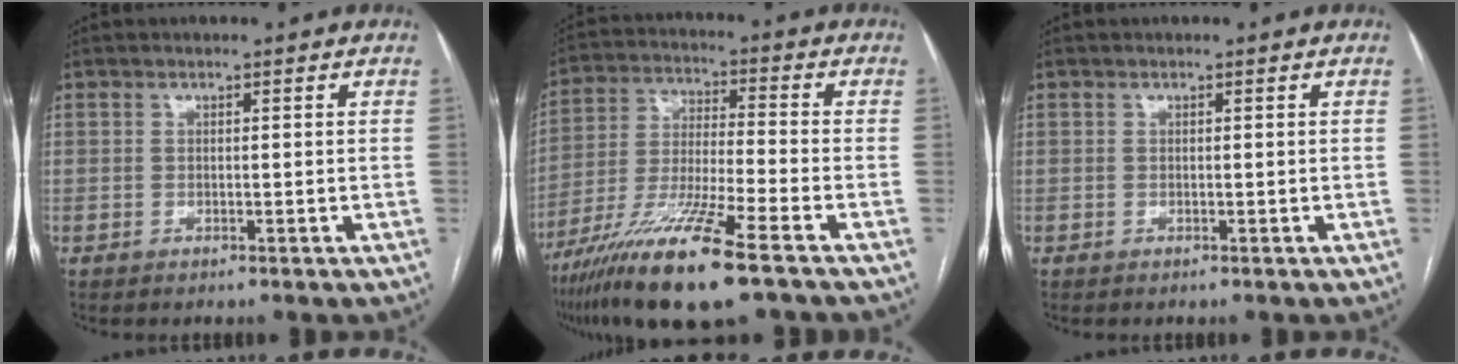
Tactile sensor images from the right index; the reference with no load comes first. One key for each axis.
{"total": 16.0, "fx": -10.0, "fy": 0.6, "fz": 12.4, "tx": -0.254, "ty": -0.045, "tz": -0.184}
{"total": 0.0}